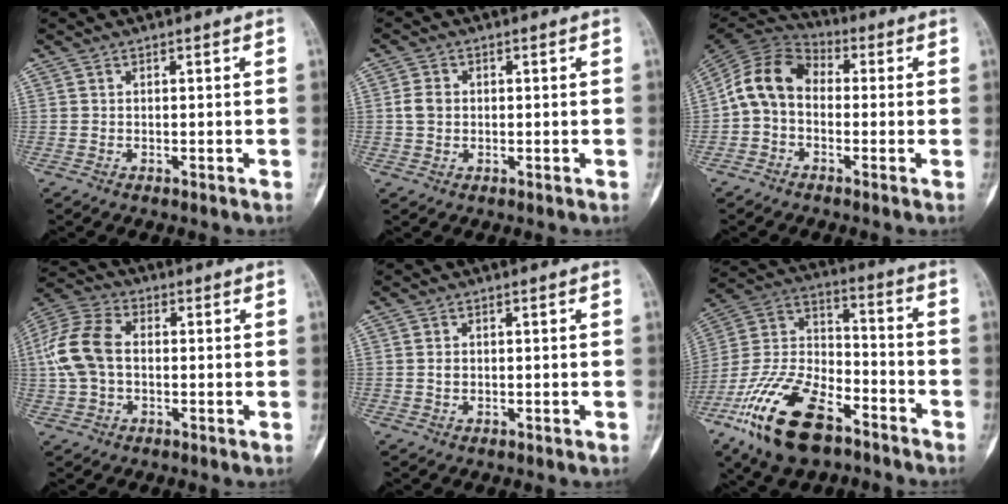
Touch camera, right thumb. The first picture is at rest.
{"total": 3.3, "force": [0.0, 2.8, 1.8], "torque": [-0.026, 0.007, -0.006]}
{"total": 10.3, "force": [-0.9, 7.9, 6.5], "torque": [-0.110, 0.031, -0.036]}
{"total": 12.0, "force": [0.1, 8.2, 8.7], "torque": [-0.183, 0.028, -0.006]}
{"total": 1.6, "force": [-0.1, 1.3, 0.8], "torque": [-0.006, 0.003, -0.001]}
{"total": 22.5, "force": [-13.4, 10.8, 14.6], "torque": [-0.297, 0.056, -0.248]}